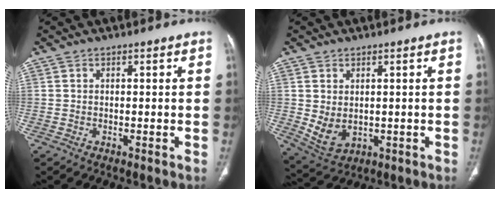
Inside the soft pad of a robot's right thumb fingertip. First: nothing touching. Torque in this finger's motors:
{"motor_torque": [-0.63, 0.75, 0.43, 0.65, 0.04]}